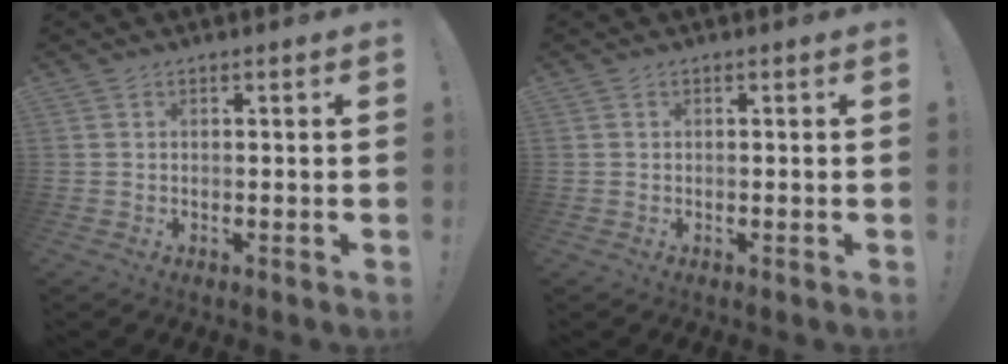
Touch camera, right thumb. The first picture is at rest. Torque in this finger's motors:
{"motor_torque": [-0.13, -0.04, 0.16, -0.06, -0.03]}